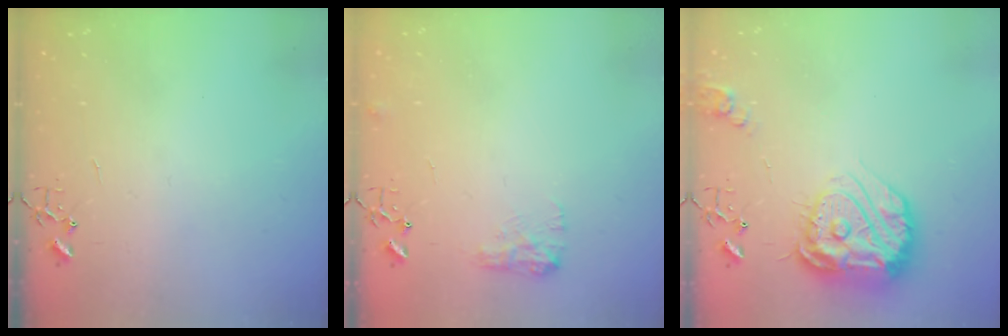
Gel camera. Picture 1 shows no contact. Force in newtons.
{"total": 8.3, "press": 8.2, "slide": 0.3}
{"total": 19.8, "press": 19.7, "slide": 2.0}